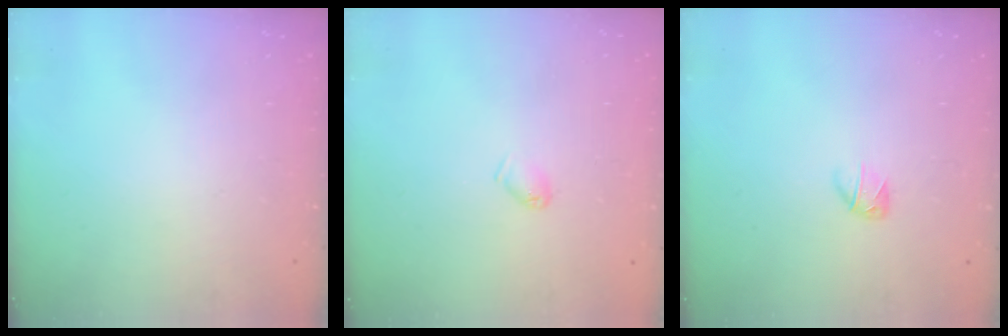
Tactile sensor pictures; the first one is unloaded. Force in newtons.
{"total": 4.0, "press": 3.9, "slide": 0.6}
{"total": 3.4, "press": 3.3, "slide": 0.7}